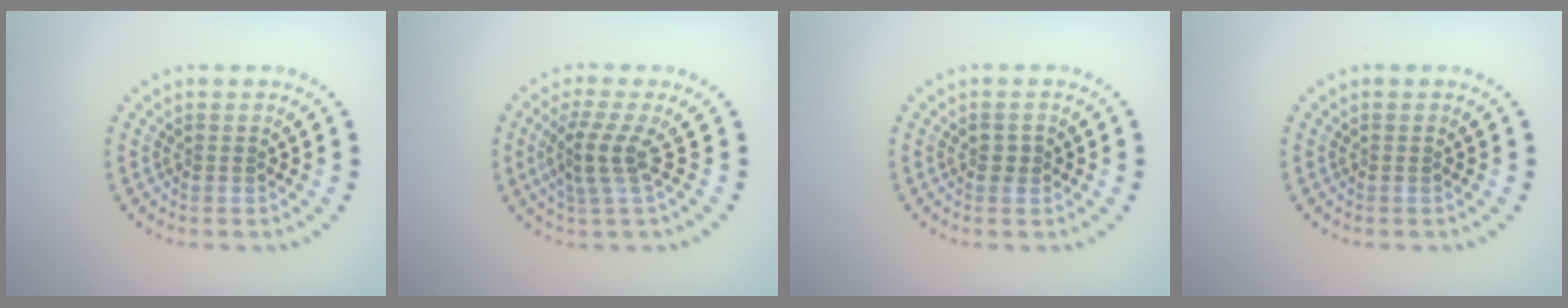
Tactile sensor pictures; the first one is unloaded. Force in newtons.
{"total": 2.9, "press": 2.0, "slide": 2.1}
{"total": 1.1, "press": 1.1, "slide": 0.2}
{"total": 0.0}